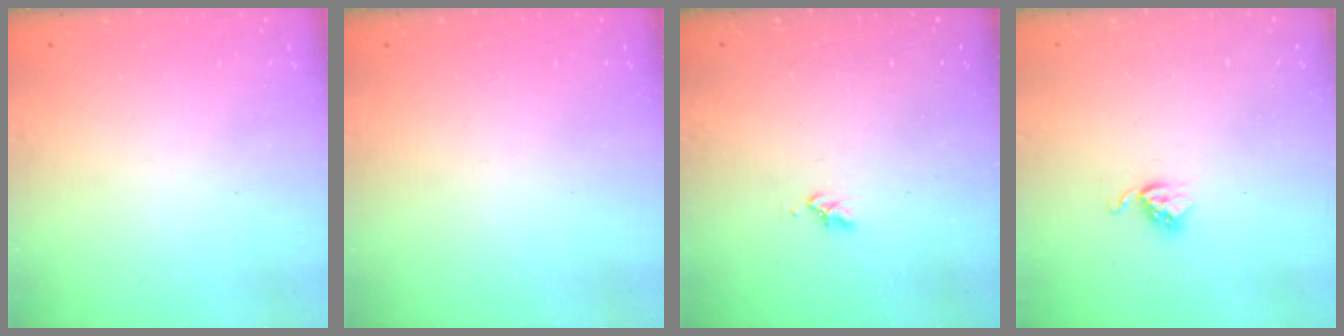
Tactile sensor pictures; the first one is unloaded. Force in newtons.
{"total": 1.1, "press": 1.1, "slide": 0.1}
{"total": 1.6, "press": 1.6, "slide": 0.3}
{"total": 3.5, "press": 3.5, "slide": 0.5}